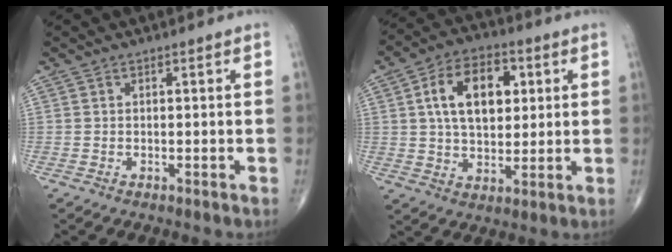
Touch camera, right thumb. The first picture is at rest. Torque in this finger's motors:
{"motor_torque": [0.38, 3.02, 1.03, 0.15, 0.13]}